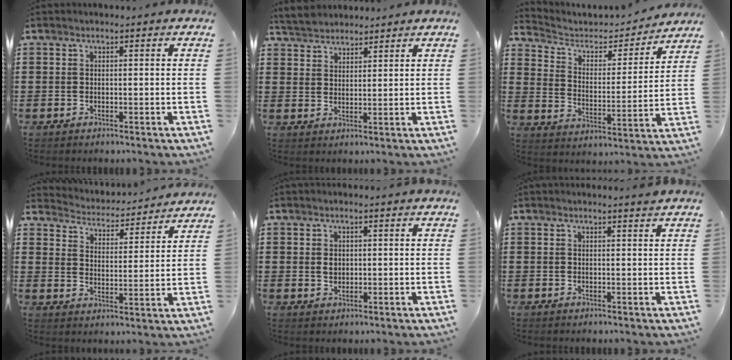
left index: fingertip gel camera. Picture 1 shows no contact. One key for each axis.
{"total": 3.8, "fx": 3.7, "fy": 1.0, "fz": 0.1, "tx": -0.017, "ty": -0.004, "tz": 0.069}
{"total": 3.6, "fx": 3.0, "fy": 1.8, "fz": 0.8, "tx": -0.038, "ty": -0.019, "tz": 0.042}
{"total": 3.8, "fx": 3.8, "fy": 0.1, "fz": -0.4, "tx": -0.018, "ty": -0.036, "tz": 0.059}
{"total": 1.6, "fx": 0.4, "fy": 1.2, "fz": 1.0, "tx": -0.023, "ty": 0.006, "tz": 0.007}
{"total": 1.1, "fx": 1.0, "fy": -0.2, "fz": 0.4, "tx": -0.008, "ty": -0.003, "tz": 0.019}